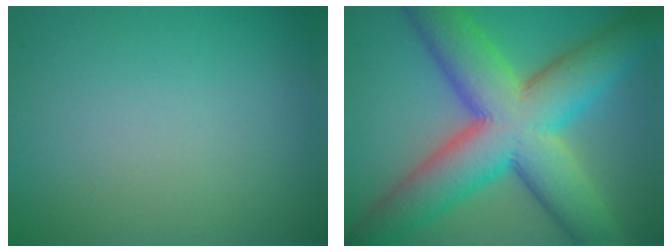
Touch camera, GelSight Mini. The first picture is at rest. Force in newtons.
{"total": 13.4, "press": 13.4, "slide": 0.4}